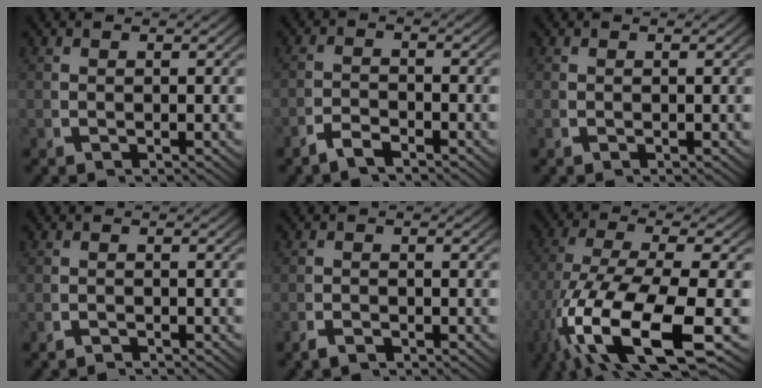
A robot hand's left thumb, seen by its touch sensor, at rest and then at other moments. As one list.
[{"total": 2.0, "force": [-1.9, 0.4, 0.4], "torque": [0.001, -0.002, -0.041]}, {"total": 0.0}, {"total": 1.1, "force": [-1.1, 0.0, -0.1], "torque": [0.004, -0.005, -0.020]}, {"total": 1.1, "force": [-1.1, 0.2, 0.1], "torque": [0.003, -0.004, -0.023]}, {"total": 15.2, "force": [-4.2, 7.8, 12.4], "torque": [-0.283, -0.068, -0.021]}]